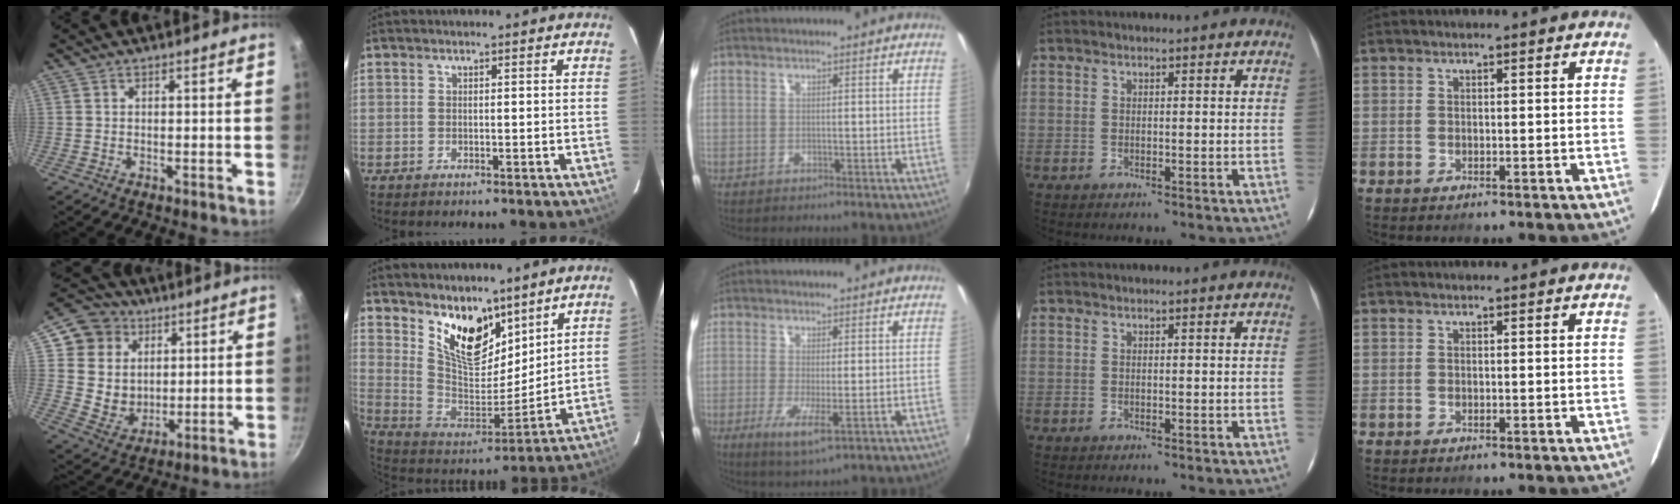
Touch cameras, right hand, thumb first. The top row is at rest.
{"thumb": {"total": 13.1, "force": [4.7, 11.5, 4.4], "torque": [-0.041, -0.007, 0.090]}, "index": {"total": 15.3, "force": [10.2, 7.3, 8.7], "torque": [-0.159, -0.013, 0.194]}, "middle": {"total": 5.1, "force": [-1.6, 0.6, 4.8], "torque": [-0.101, -0.018, -0.028]}}